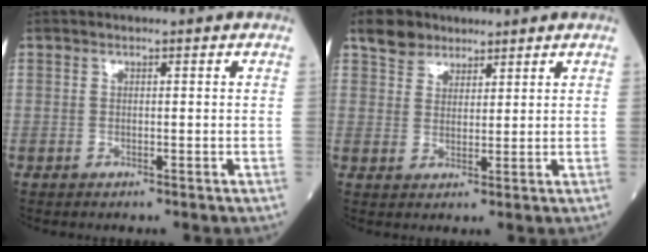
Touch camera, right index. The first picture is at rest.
{"total": 4.5, "force": [3.4, 2.9, 0.8], "torque": [-0.018, 0.016, 0.061]}